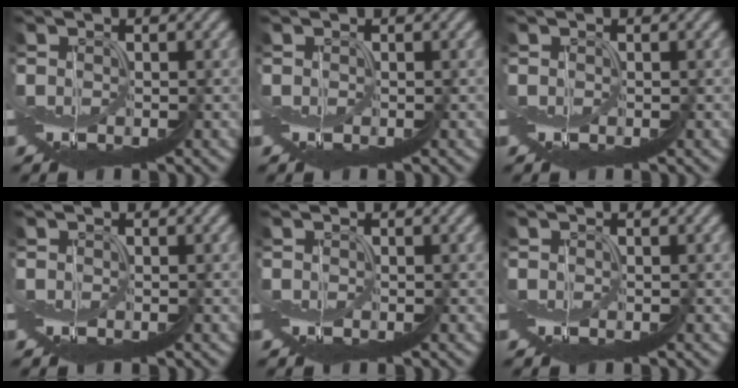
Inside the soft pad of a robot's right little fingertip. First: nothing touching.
{"total": 0.0}
{"total": 0.0}
{"total": 0.0}
{"total": 0.0}
{"total": 0.0}